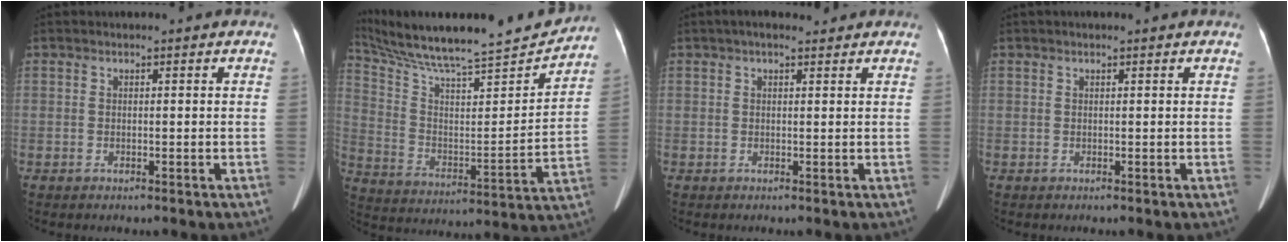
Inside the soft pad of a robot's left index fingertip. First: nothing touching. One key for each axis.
{"total": 22.2, "fx": 20.5, "fy": 1.7, "fz": 8.5, "tx": -0.162, "ty": -0.028, "tz": 0.315}
{"total": 2.1, "fx": 1.2, "fy": 0.8, "fz": 1.5, "tx": -0.025, "ty": 0.021, "tz": 0.019}
{"total": 0.6, "fx": -0.6, "fy": 0.0, "fz": 0.2, "tx": -0.007, "ty": 0.006, "tz": -0.009}